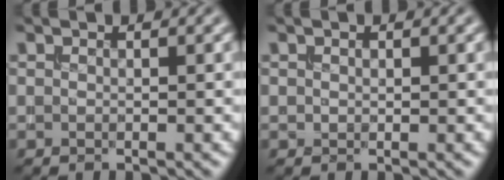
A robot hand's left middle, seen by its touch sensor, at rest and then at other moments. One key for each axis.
{"total": 0.0}